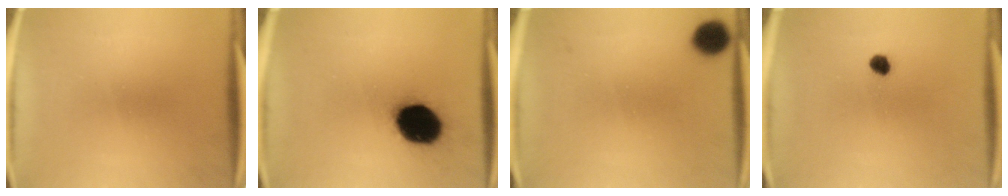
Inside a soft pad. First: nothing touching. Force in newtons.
{"total": 18.0}
{"total": 5.3}
{"total": 2.2}